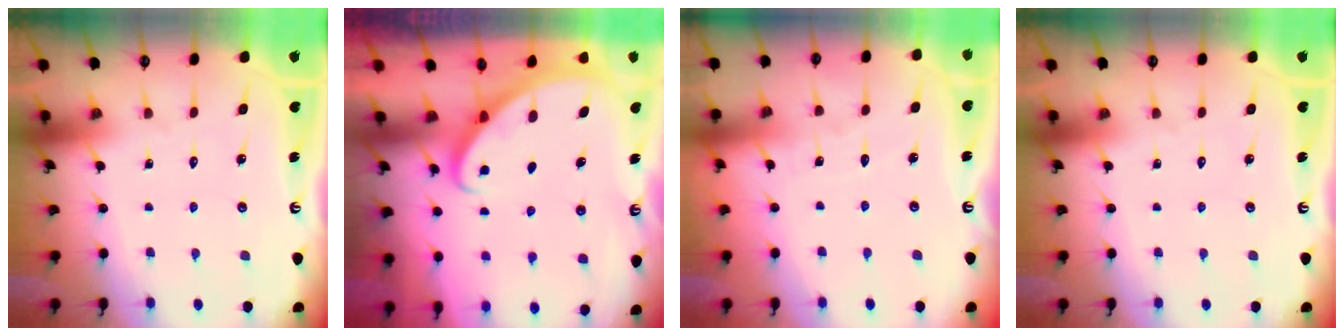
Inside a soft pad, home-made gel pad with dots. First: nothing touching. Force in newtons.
{"total": 2.8, "press": 2.8, "slide": 0.2}
{"total": 2.3, "press": 2.3, "slide": 0.1}
{"total": 0.0}